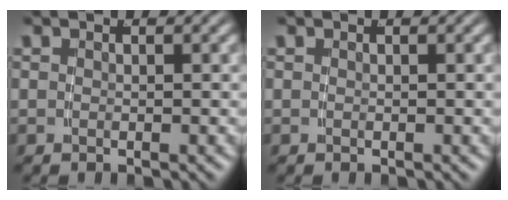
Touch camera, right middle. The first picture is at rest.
{"total": 0.0}